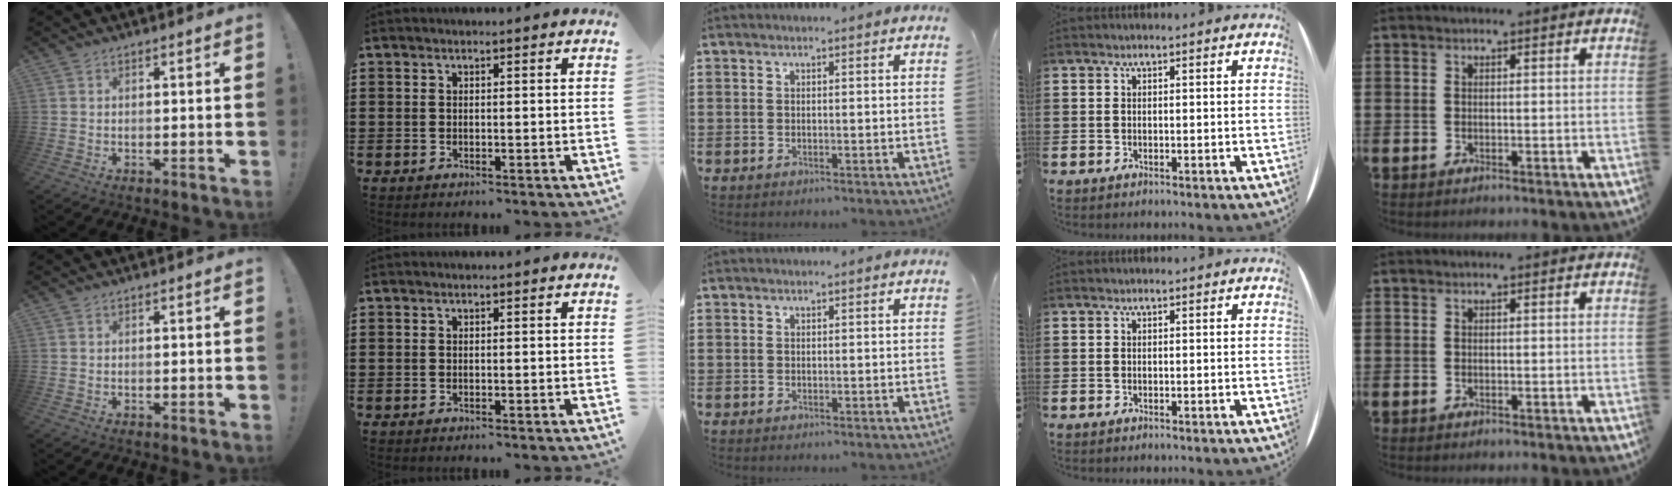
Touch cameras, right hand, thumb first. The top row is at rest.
{}